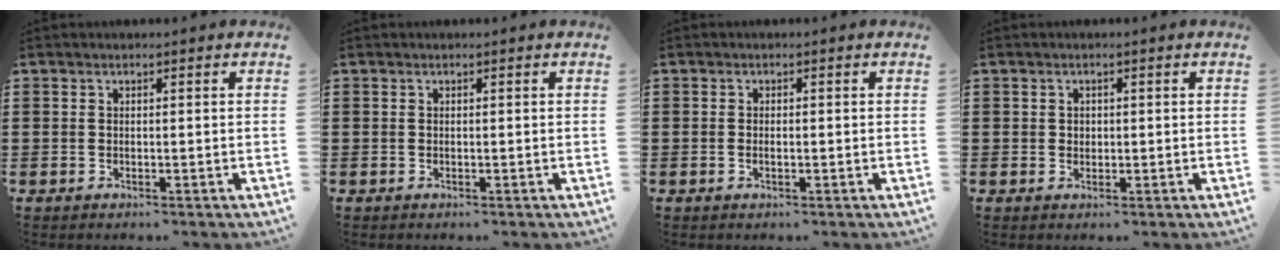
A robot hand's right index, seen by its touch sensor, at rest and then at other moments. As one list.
[{"total": 0.0}, {"total": 0.8, "force": [-0.2, 0.3, 0.7], "torque": [-0.014, -0.003, -0.002]}, {"total": 0.9, "force": [0.2, 0.8, 0.4], "torque": [-0.009, 0.005, 0.004]}]